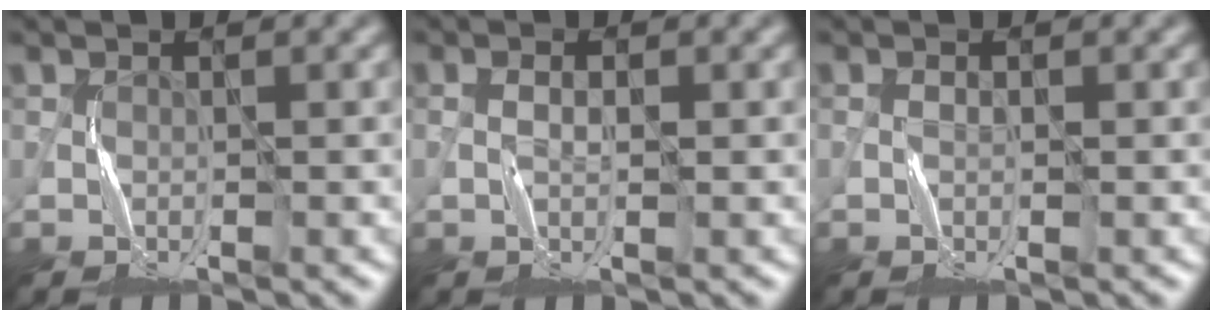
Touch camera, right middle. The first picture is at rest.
{"total": 0.8, "force": [0.3, 0.2, 0.7], "torque": [-0.007, -0.005, 0.007]}
{"total": 0.0}